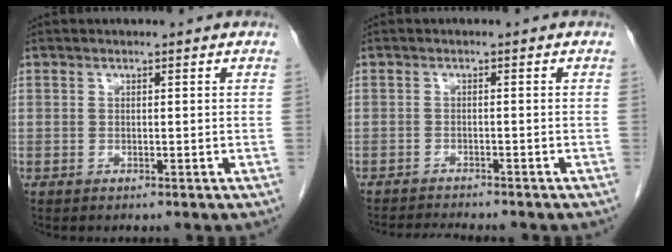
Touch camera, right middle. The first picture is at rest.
{"total": 6.1, "force": [-5.8, 0.1, 2.1], "torque": [-0.027, -0.014, -0.089]}